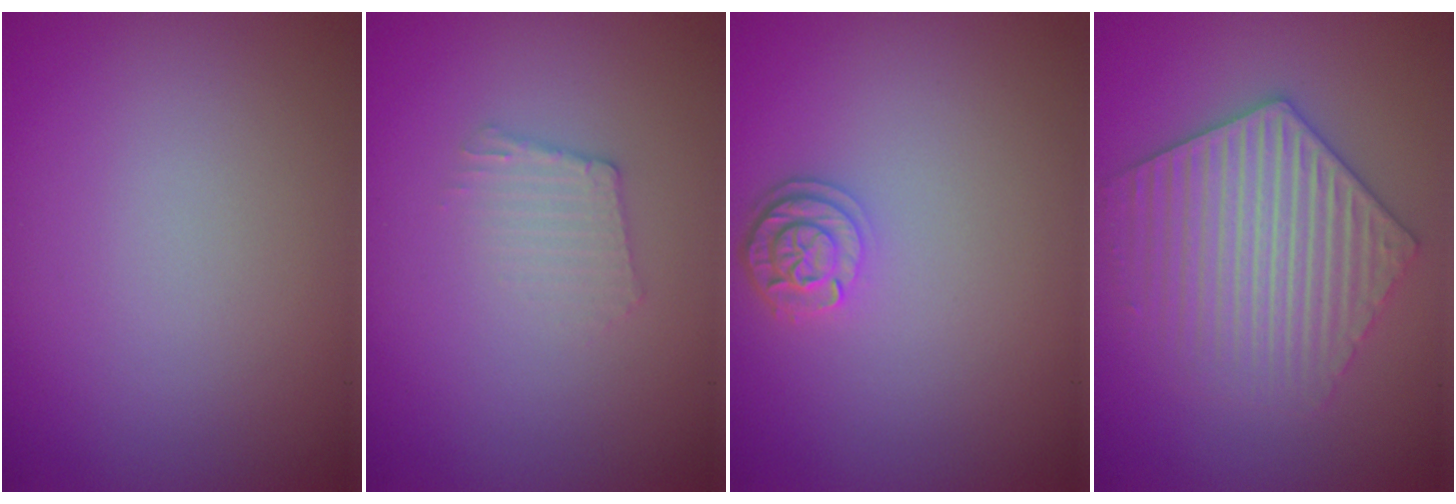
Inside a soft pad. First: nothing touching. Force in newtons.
{"total": 1.7, "press": 1.7, "slide": 0.2}
{"total": 2.2, "press": 1.9, "slide": 1.1}
{"total": 5.9, "press": 5.8, "slide": 0.9}